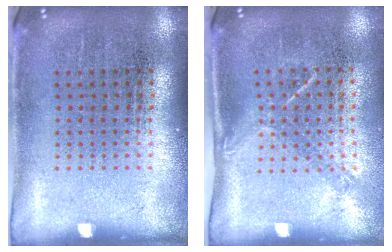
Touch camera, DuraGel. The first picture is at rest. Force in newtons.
{"total": 1.4, "press": 1.0, "slide": 1.0}